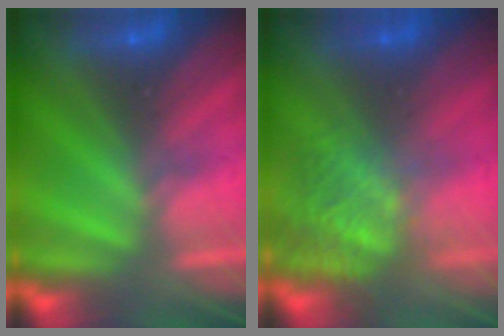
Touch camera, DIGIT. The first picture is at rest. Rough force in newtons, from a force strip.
{"total": 4.6}